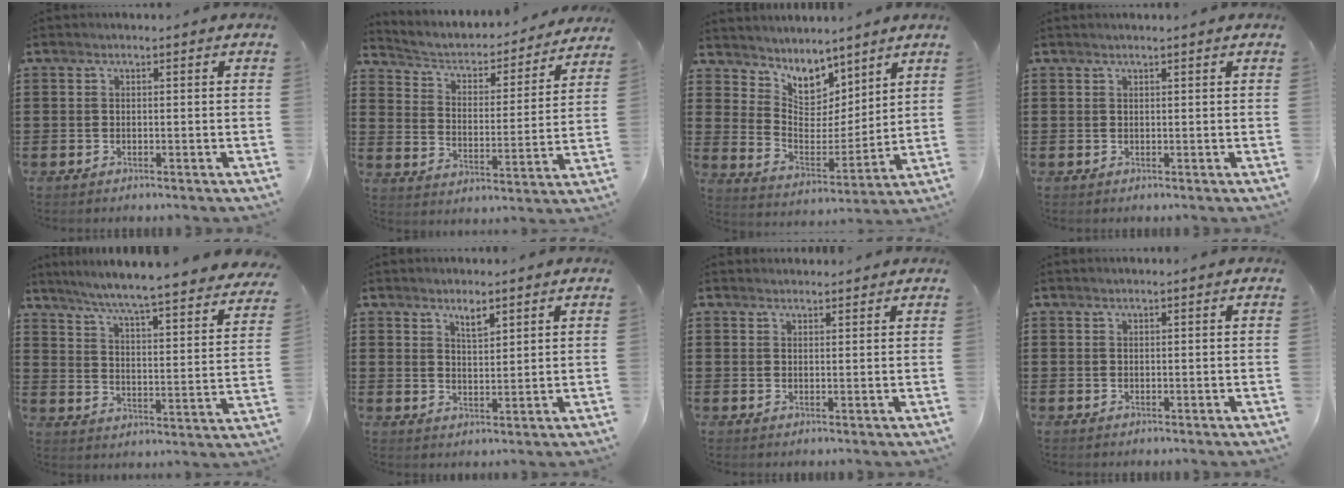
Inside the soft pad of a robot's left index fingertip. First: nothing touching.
{"total": 3.1, "force": [2.6, 1.3, 1.0], "torque": [-0.038, -0.025, 0.032]}
{"total": 6.7, "force": [5.9, 3.1, 1.2], "torque": [-0.056, -0.053, 0.106]}
{"total": 0.6, "force": [0.4, -0.1, 0.4], "torque": [-0.007, -0.002, 0.009]}
{"total": 5.4, "force": [4.8, -1.0, 2.3], "torque": [-0.067, -0.049, 0.072]}
{"total": 3.1, "force": [2.6, 0.6, 1.5], "torque": [-0.026, -0.003, 0.047]}
{"total": 1.8, "force": [1.7, 0.3, 0.1], "torque": [-0.005, 0.003, 0.035]}
{"total": 0.6, "force": [0.5, -0.1, 0.3], "torque": [-0.007, -0.002, 0.010]}